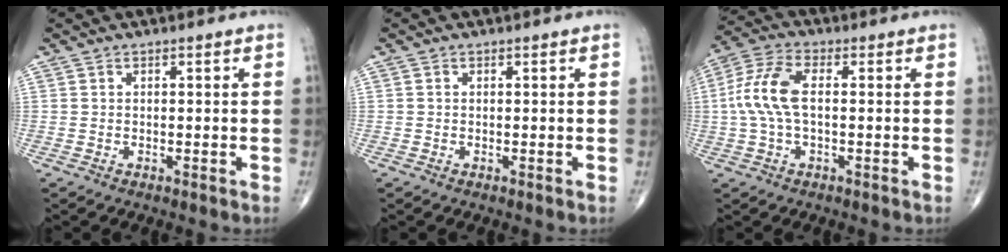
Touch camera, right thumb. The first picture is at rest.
{"total": 0.0}
{"total": 9.4, "force": [0.3, 4.7, 8.1], "torque": [-0.191, 0.026, 0.004]}